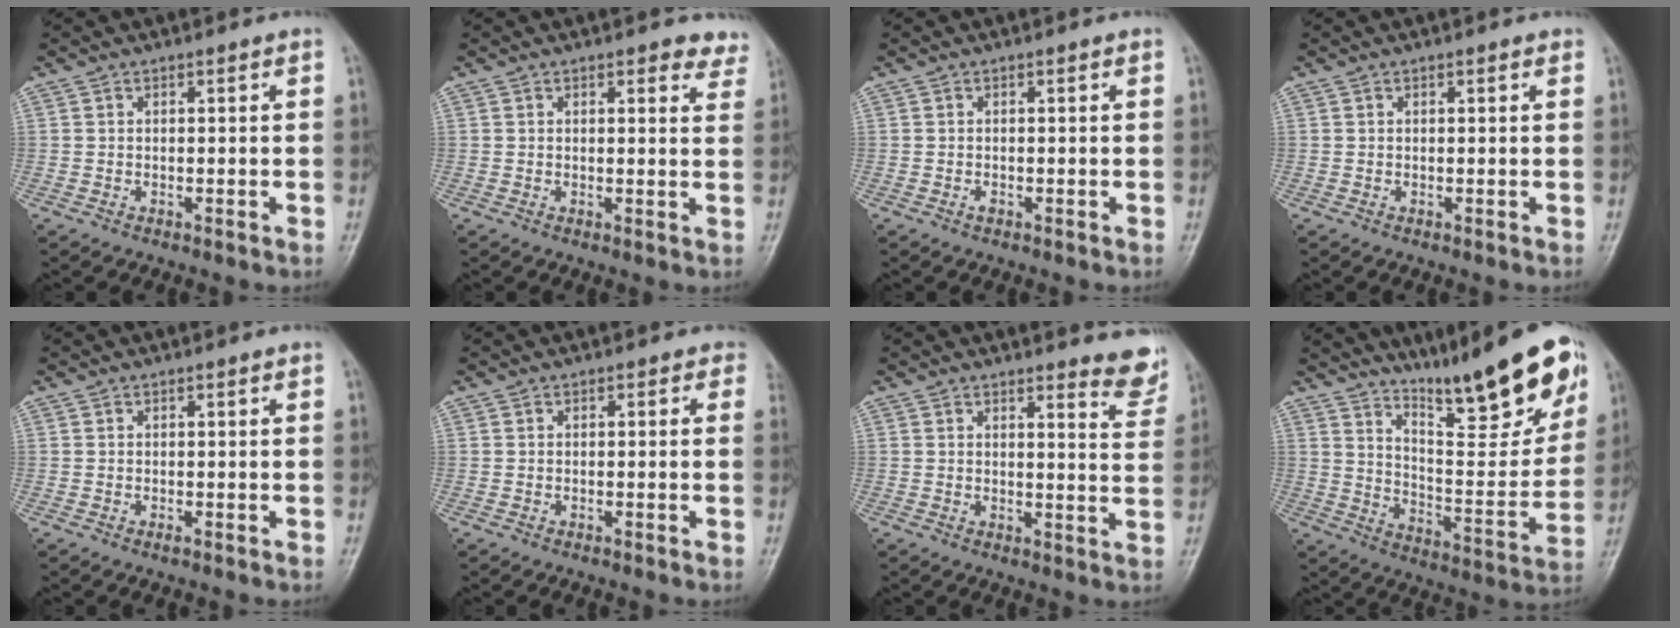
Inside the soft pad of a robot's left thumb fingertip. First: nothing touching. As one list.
[{"total": 4.6, "force": [3.8, 2.0, 1.9], "torque": [0.010, -0.017, 0.031]}, {"total": 0.7, "force": [-0.1, 0.3, 0.6], "torque": [-0.009, 0.003, -0.001]}, {"total": 0.8, "force": [0.5, 0.2, 0.6], "torque": [-0.009, 0.000, 0.004]}, {"total": 0.6, "force": [0.0, 0.1, 0.6], "torque": [-0.012, -0.001, -0.001]}, {"total": 1.0, "force": [0.3, 0.8, 0.4], "torque": [0.016, 0.003, -0.009]}, {"total": 5.9, "force": [5.4, 1.1, 1.8], "torque": [-0.002, -0.049, 0.048]}, {"total": 22.5, "force": [15.6, 4.7, 15.5], "torque": [-0.191, -0.087, 0.245]}]